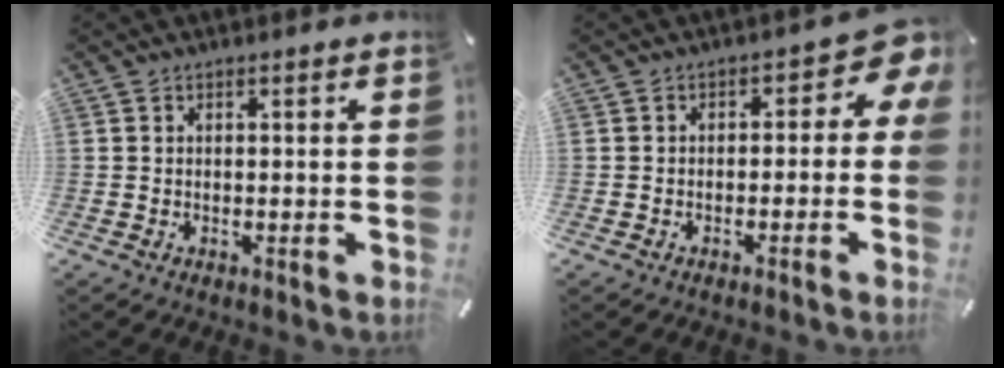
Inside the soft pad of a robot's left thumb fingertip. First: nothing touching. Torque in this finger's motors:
{"motor_torque": [0.28, 0.46, 0.68, 0.30, 0.06]}